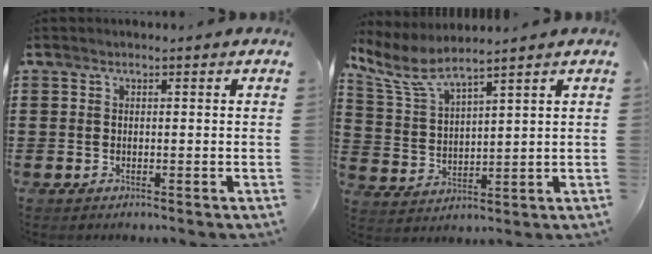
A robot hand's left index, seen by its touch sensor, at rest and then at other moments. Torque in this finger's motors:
{"motor_torque": [2.14, 0.00, -0.03, 0.02]}